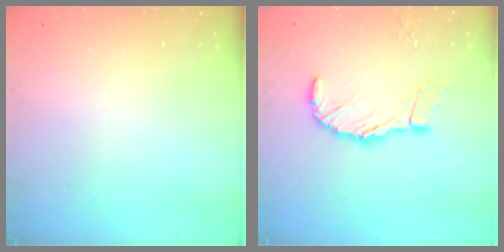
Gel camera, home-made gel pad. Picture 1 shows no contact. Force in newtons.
{"total": 11.0, "press": 10.9, "slide": 1.5}